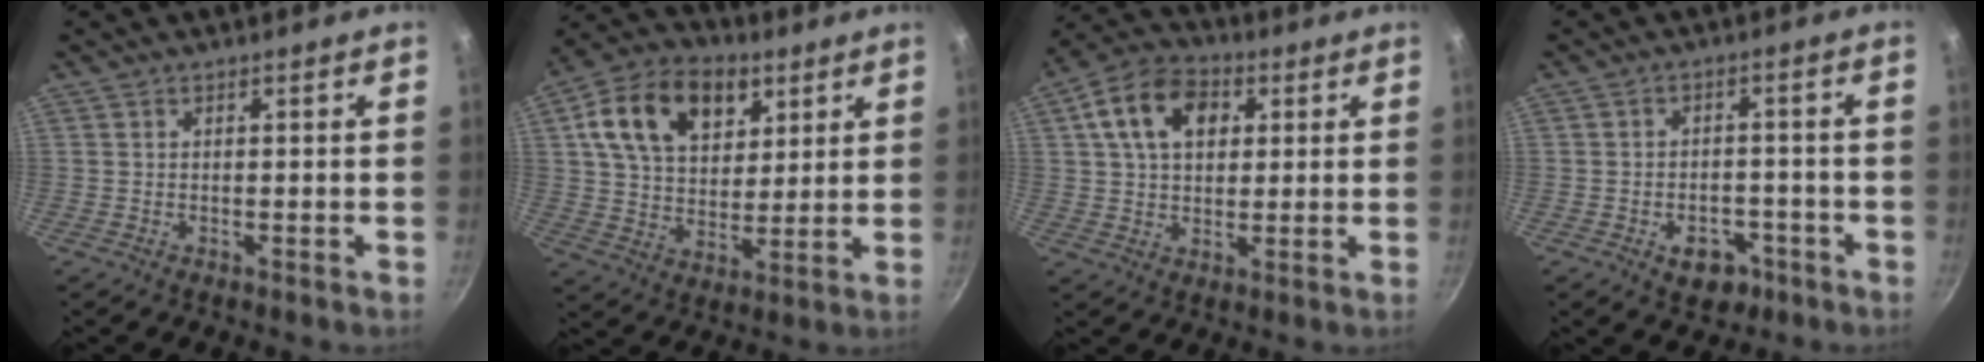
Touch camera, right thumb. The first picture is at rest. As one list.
[{"total": 18.0, "force": [7.2, 12.1, 11.1], "torque": [-0.164, -0.010, 0.113]}, {"total": 12.4, "force": [3.7, 8.7, 8.1], "torque": [-0.124, 0.011, 0.047]}, {"total": 6.6, "force": [-3.2, 4.6, 3.6], "torque": [-0.028, 0.023, -0.038]}]